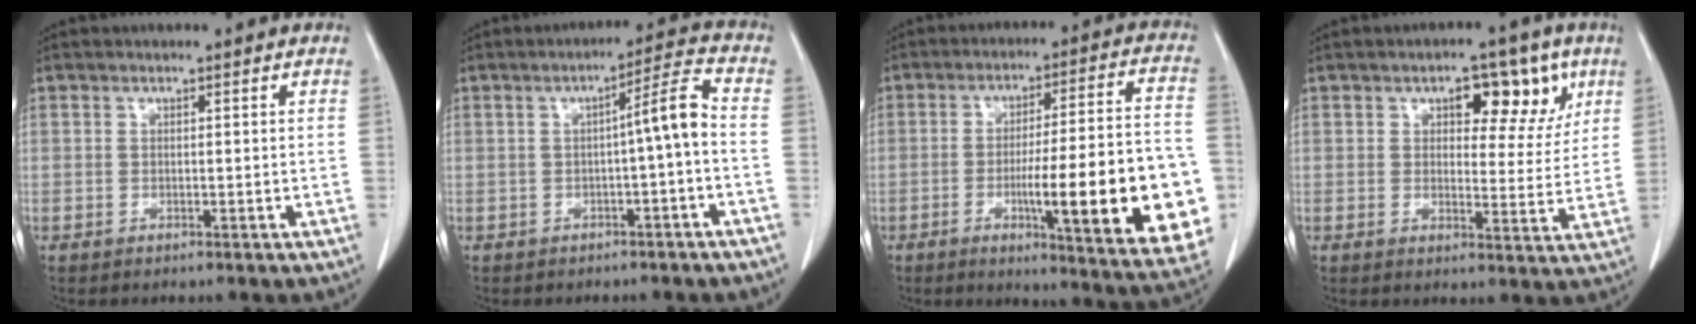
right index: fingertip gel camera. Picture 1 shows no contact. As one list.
[{"total": 5.3, "force": [-0.9, -0.2, 5.2], "torque": [-0.074, 0.018, -0.014]}, {"total": 22.5, "force": [-5.5, 2.6, 21.7], "torque": [-0.231, 0.005, -0.066]}, {"total": 8.2, "force": [4.1, 4.2, 5.8], "torque": [-0.059, 0.010, 0.054]}]